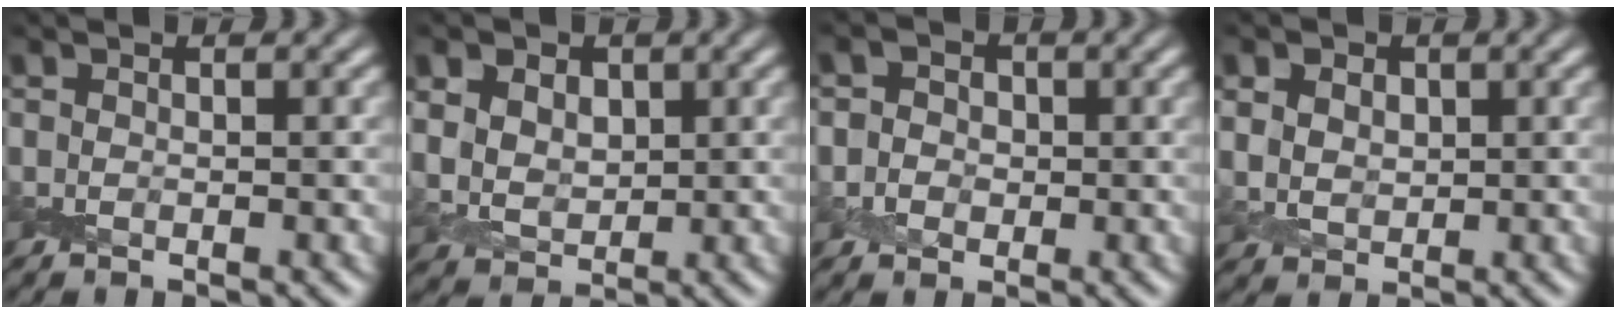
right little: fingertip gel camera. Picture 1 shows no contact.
{"total": 6.6, "force": [2.7, 4.7, 3.6], "torque": [-0.078, 0.017, 0.035]}
{"total": 3.4, "force": [0.4, 3.2, 1.3], "torque": [0.001, 0.012, -0.012]}
{"total": 4.2, "force": [1.9, 3.0, 2.3], "torque": [-0.051, 0.014, 0.027]}